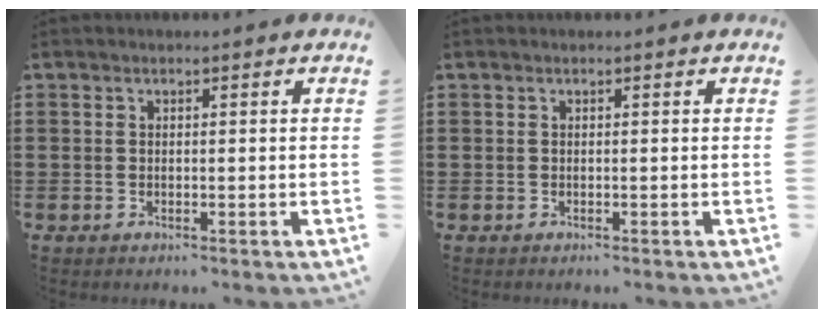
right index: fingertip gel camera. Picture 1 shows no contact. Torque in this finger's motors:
{"motor_torque": [-1.49, 0.65, -0.37, -0.21]}